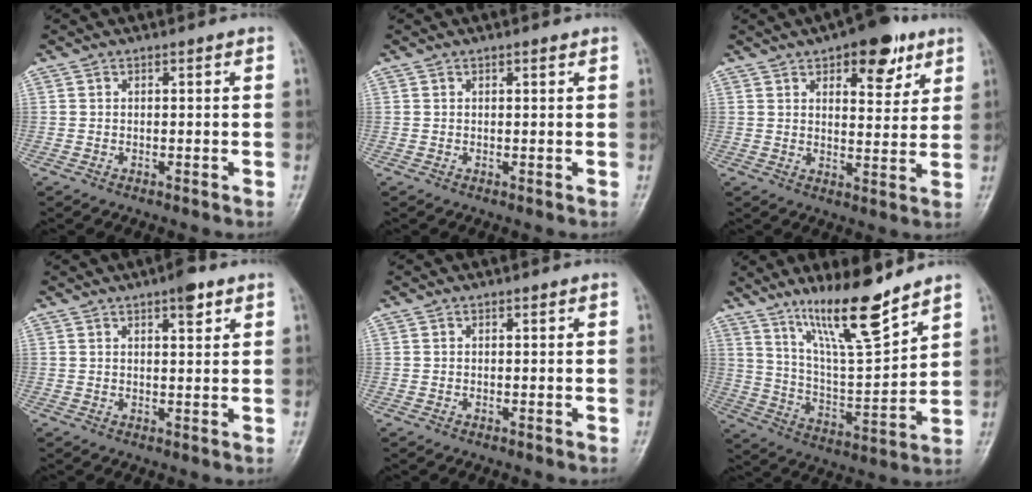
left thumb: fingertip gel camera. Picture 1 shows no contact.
{"total": 0.7, "force": [0.5, 0.2, 0.4], "torque": [-0.008, -0.002, 0.007]}
{"total": 11.3, "force": [6.4, 5.2, 7.8], "torque": [-0.072, -0.027, 0.087]}
{"total": 3.9, "force": [2.4, 1.2, 2.8], "torque": [-0.033, -0.010, 0.032]}
{"total": 0.0}
{"total": 14.9, "force": [11.1, 2.0, 9.7], "torque": [-0.158, -0.075, 0.207]}